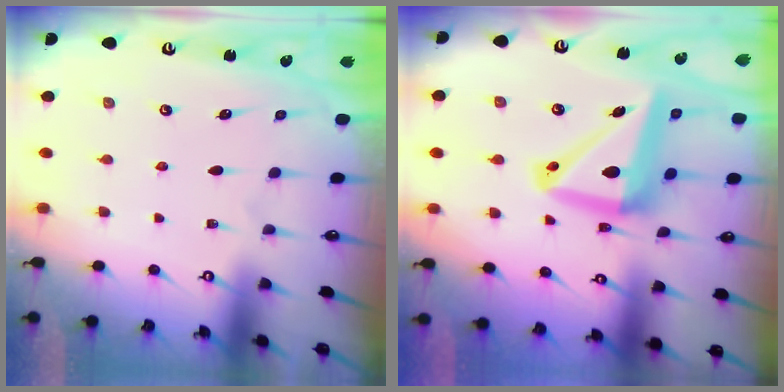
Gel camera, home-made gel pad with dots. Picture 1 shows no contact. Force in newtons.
{"total": 15.3, "press": 15.1, "slide": 1.9}